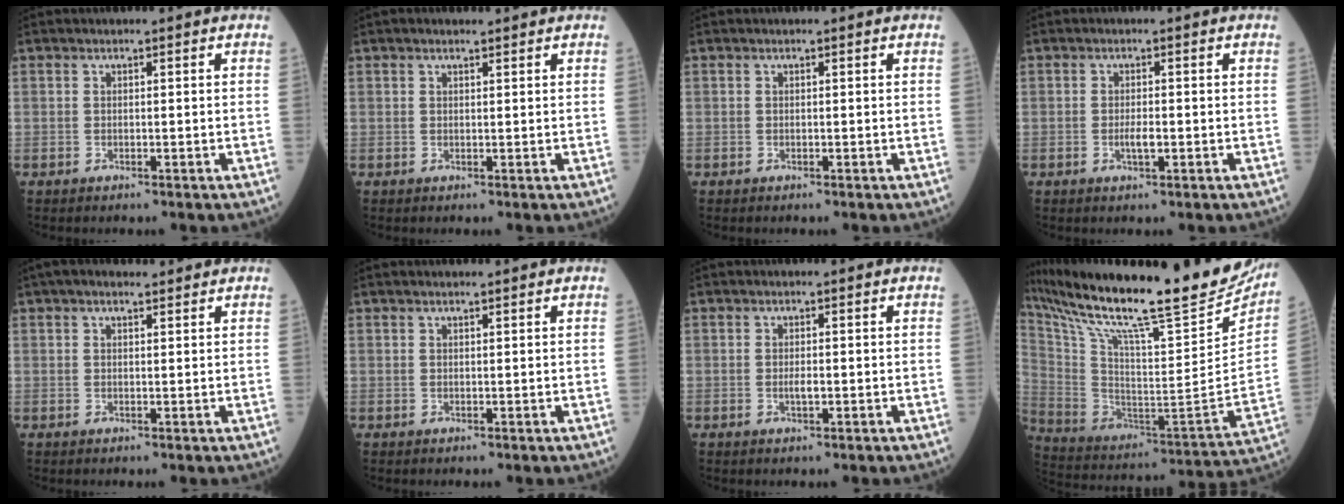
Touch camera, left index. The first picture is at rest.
{"total": 1.8, "force": [1.5, 0.3, 1.0], "torque": [-0.019, 0.011, 0.022]}
{"total": 0.0}
{"total": 1.7, "force": [-0.4, 0.4, 1.6], "torque": [-0.034, -0.002, -0.006]}
{"total": 4.3, "force": [3.4, 1.1, 2.4], "torque": [-0.042, 0.029, 0.055]}
{"total": 1.7, "force": [1.5, 0.0, 0.8], "torque": [-0.011, 0.011, 0.025]}
{"total": 1.1, "force": [-0.1, 0.2, 1.1], "torque": [-0.023, -0.003, 0.000]}
{"total": 31.4, "force": [26.1, 2.9, 17.2], "torque": [-0.315, -0.081, 0.390]}